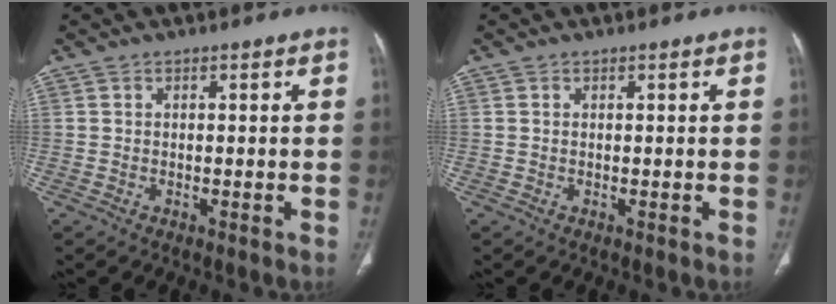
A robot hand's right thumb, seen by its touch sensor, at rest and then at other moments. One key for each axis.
{"total": 0.0}